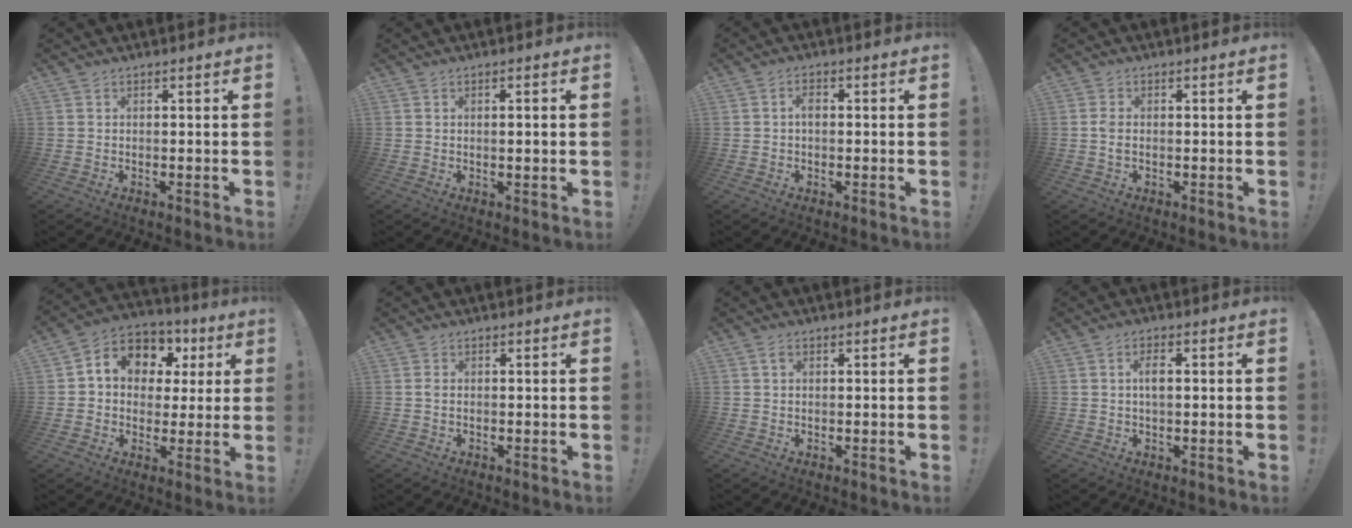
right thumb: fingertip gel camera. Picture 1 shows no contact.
{"total": 2.1, "force": [0.3, 0.0, 2.0], "torque": [-0.035, 0.000, 0.003]}
{"total": 1.9, "force": [-0.3, 1.2, 1.5], "torque": [-0.025, 0.005, -0.007]}
{"total": 2.4, "force": [-0.2, 1.3, 2.0], "torque": [-0.051, 0.008, -0.004]}
{"total": 10.2, "force": [2.9, 8.5, 4.8], "torque": [-0.075, -0.015, 0.058]}
{"total": 0.8, "force": [0.0, 0.3, 0.7], "torque": [-0.021, 0.006, 0.001]}
{"total": 1.4, "force": [0.6, 0.8, 1.1], "torque": [-0.017, 0.002, 0.008]}
{"total": 3.5, "force": [0.3, 1.4, 3.2], "torque": [-0.050, 0.004, 0.000]}